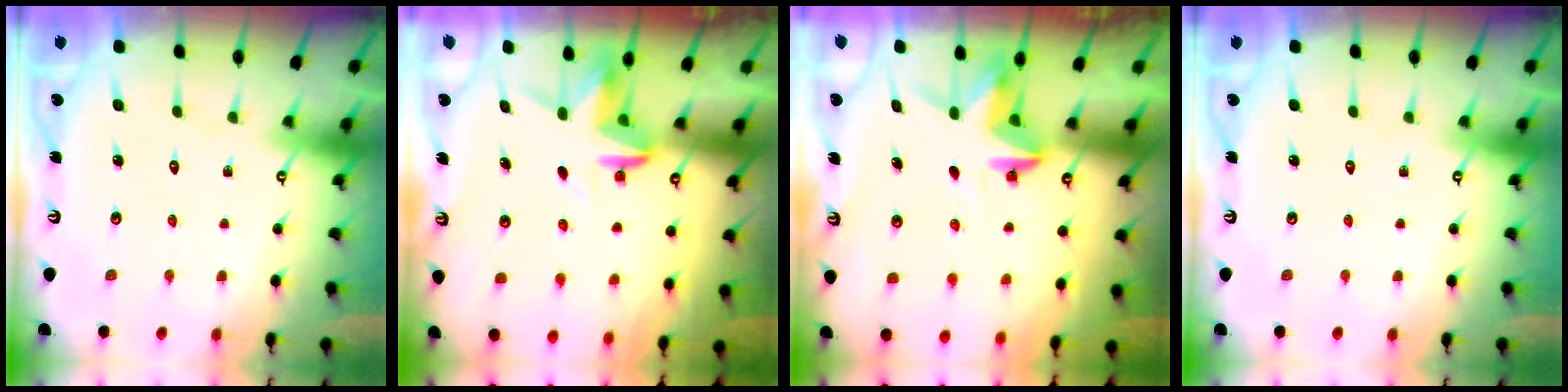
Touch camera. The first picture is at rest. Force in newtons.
{"total": 3.5, "press": 3.5, "slide": 0.2}
{"total": 3.2, "press": 3.2, "slide": 0.1}
{"total": 0.0}